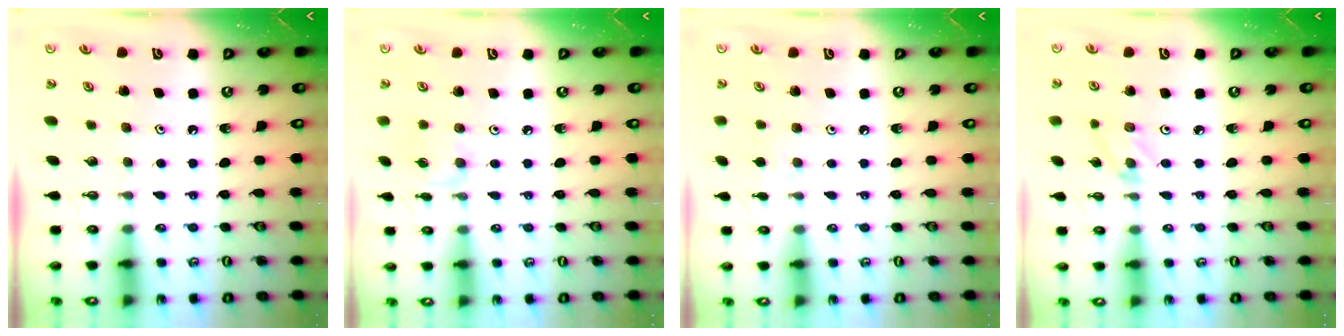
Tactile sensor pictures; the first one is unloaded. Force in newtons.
{"total": 2.7, "press": 2.7, "slide": 0.4}
{"total": 5.1, "press": 5.0, "slide": 0.7}
{"total": 2.8, "press": 2.7, "slide": 0.4}